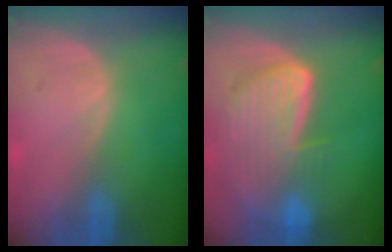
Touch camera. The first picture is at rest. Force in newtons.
{"total": 9.3, "press": 8.1, "slide": 4.6}